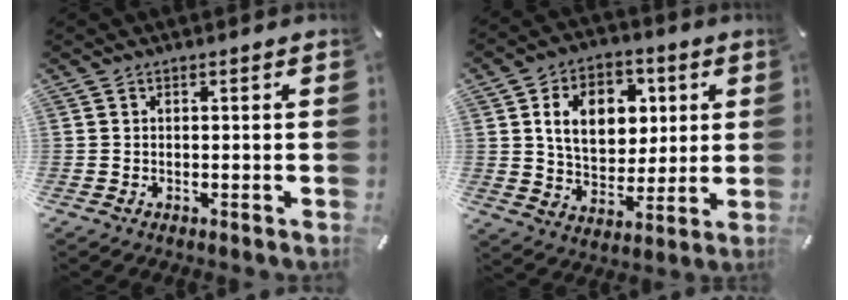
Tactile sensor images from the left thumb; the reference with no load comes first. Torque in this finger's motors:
{"motor_torque": [2.12, 2.17, 0.56, 0.09, 0.15]}